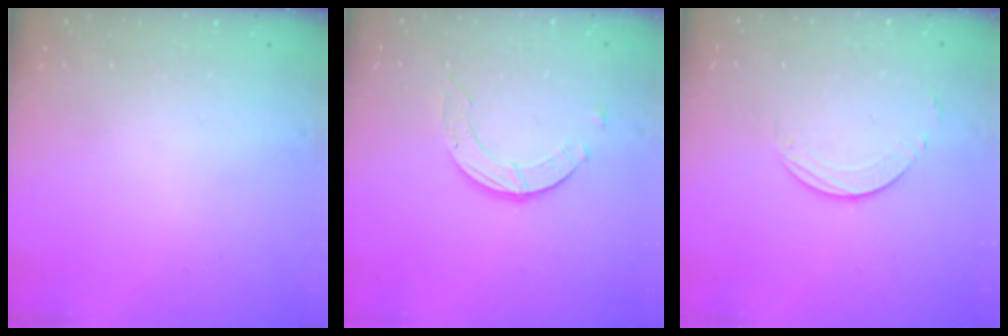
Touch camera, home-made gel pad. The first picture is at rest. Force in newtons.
{"total": 3.6, "press": 3.5, "slide": 0.4}
{"total": 2.8, "press": 2.8, "slide": 0.2}